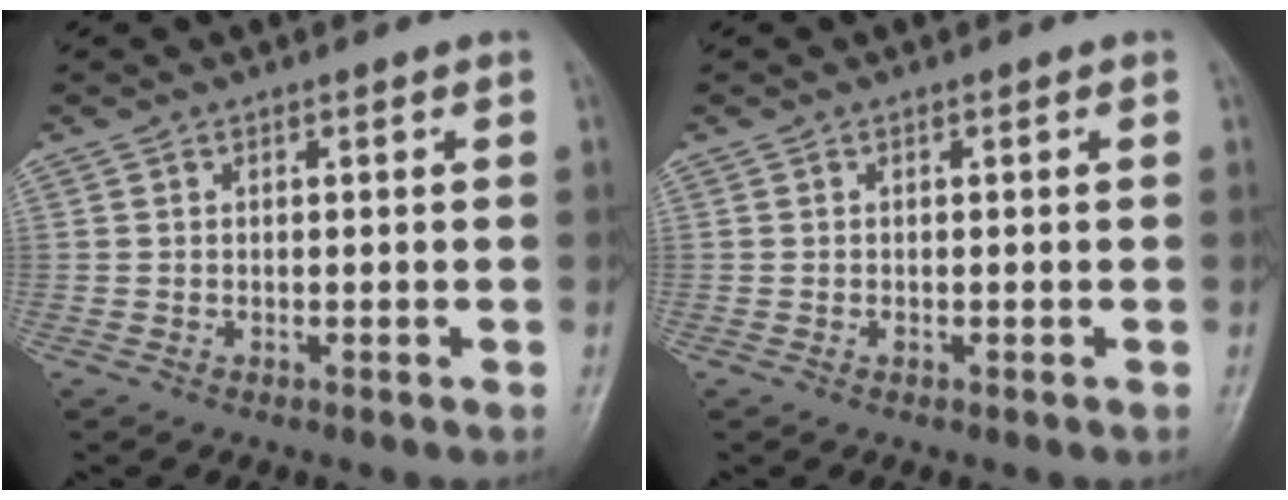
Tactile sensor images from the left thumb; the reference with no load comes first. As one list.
[{"total": 0.0}]